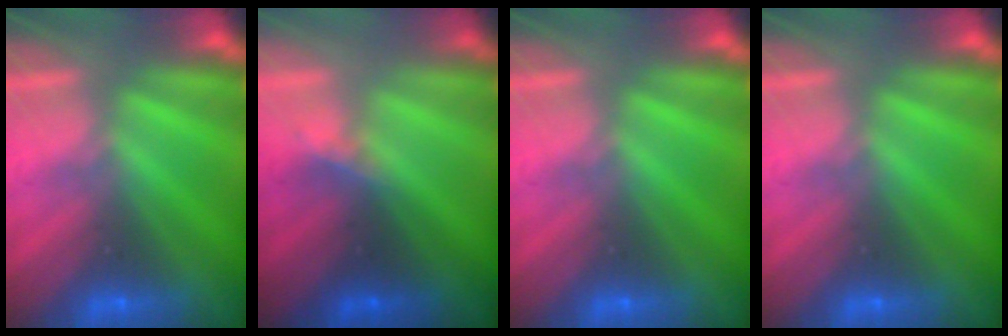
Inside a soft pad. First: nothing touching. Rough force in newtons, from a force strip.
{"total": 1.5}
{"total": 0.0}
{"total": 0.0}